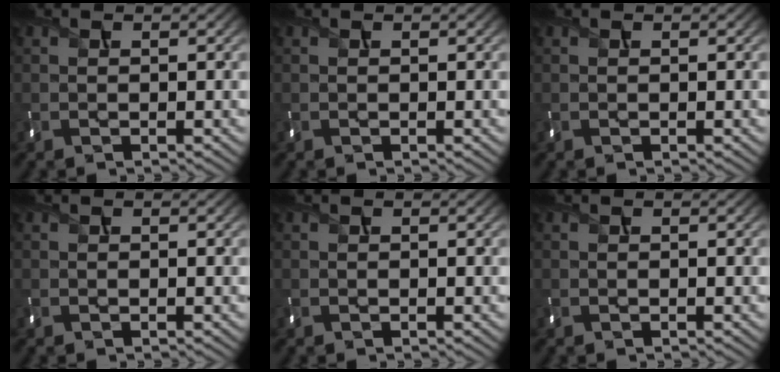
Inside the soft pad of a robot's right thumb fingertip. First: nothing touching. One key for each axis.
{"total": 0.0}
{"total": 0.0}
{"total": 0.0}
{"total": 0.0}
{"total": 0.0}